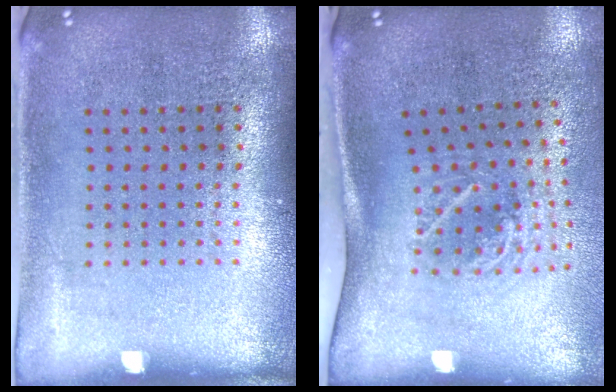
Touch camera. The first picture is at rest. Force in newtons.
{"total": 1.9, "press": 1.2, "slide": 1.5}